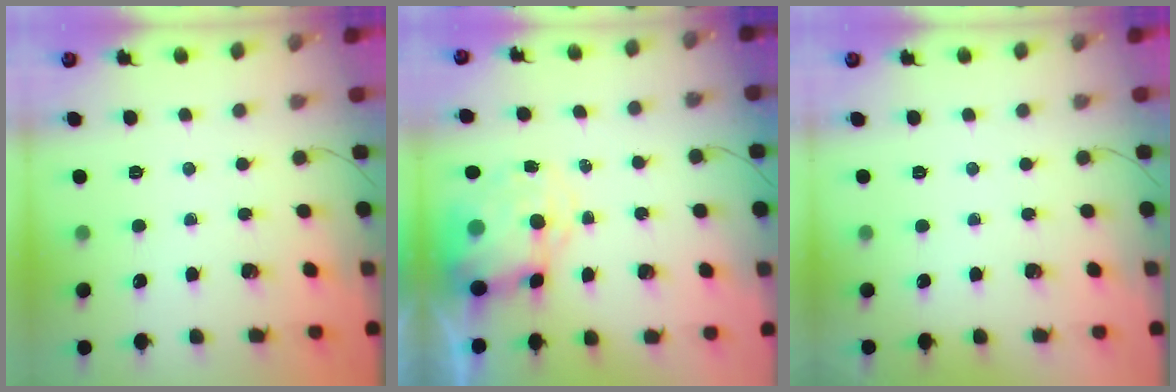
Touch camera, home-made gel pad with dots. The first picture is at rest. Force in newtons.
{"total": 9.8, "press": 9.6, "slide": 2.3}
{"total": 1.8, "press": 1.7, "slide": 0.3}